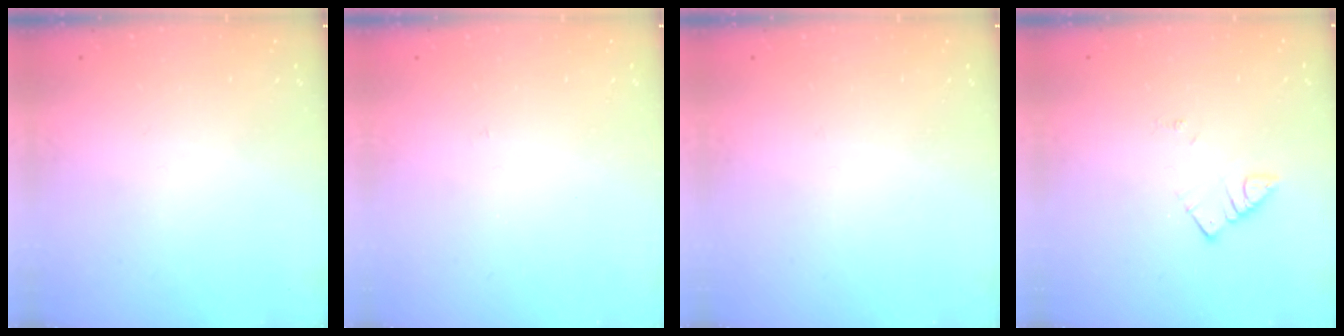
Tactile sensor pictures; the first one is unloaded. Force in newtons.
{"total": 2.7, "press": 2.7, "slide": 0.3}
{"total": 2.8, "press": 2.8, "slide": 0.4}
{"total": 2.8, "press": 2.7, "slide": 0.3}